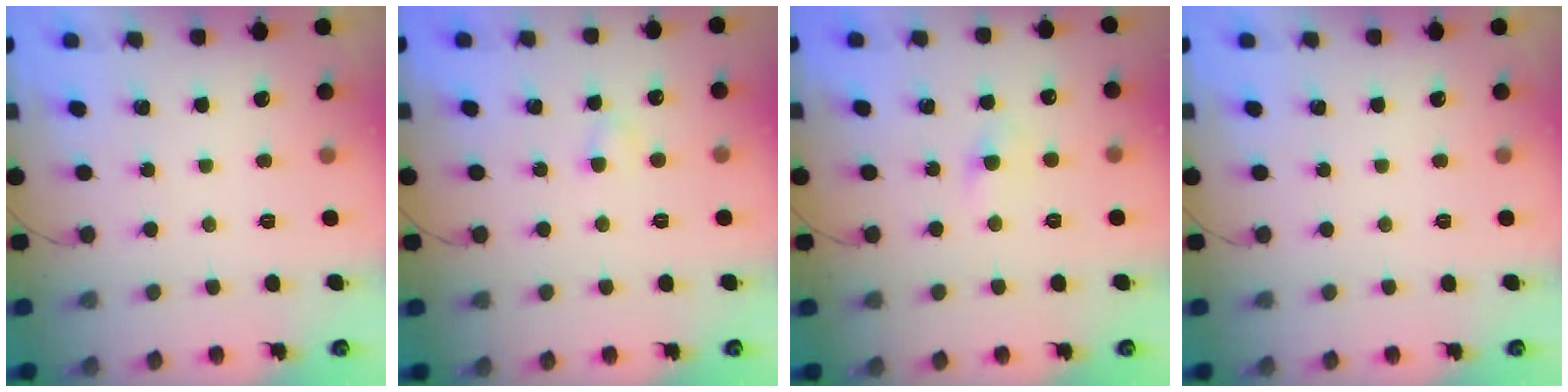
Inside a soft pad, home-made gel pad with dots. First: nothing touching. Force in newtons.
{"total": 2.6, "press": 2.3, "slide": 1.0}
{"total": 3.0, "press": 2.8, "slide": 1.1}
{"total": 0.0}